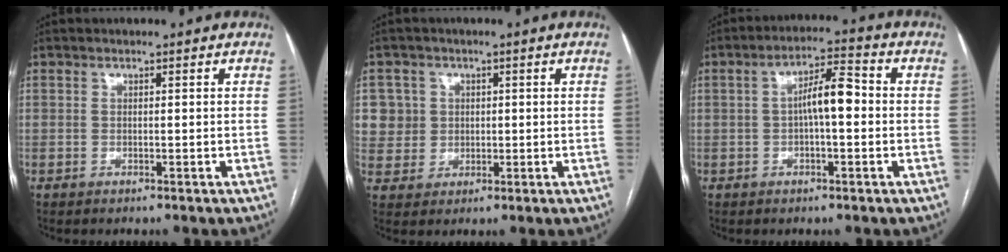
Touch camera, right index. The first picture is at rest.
{"total": 6.6, "force": [1.8, 6.3, 0.1], "torque": [0.007, 0.017, 0.045]}
{"total": 6.6, "force": [-0.1, 1.6, 6.4], "torque": [-0.114, 0.023, -0.003]}